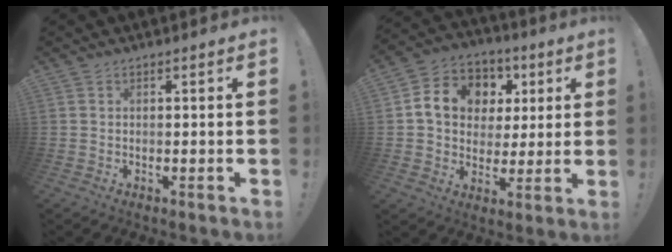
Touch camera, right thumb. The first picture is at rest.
{"total": 13.5, "force": [3.8, 11.2, 6.4], "torque": [-0.093, -0.009, 0.079]}